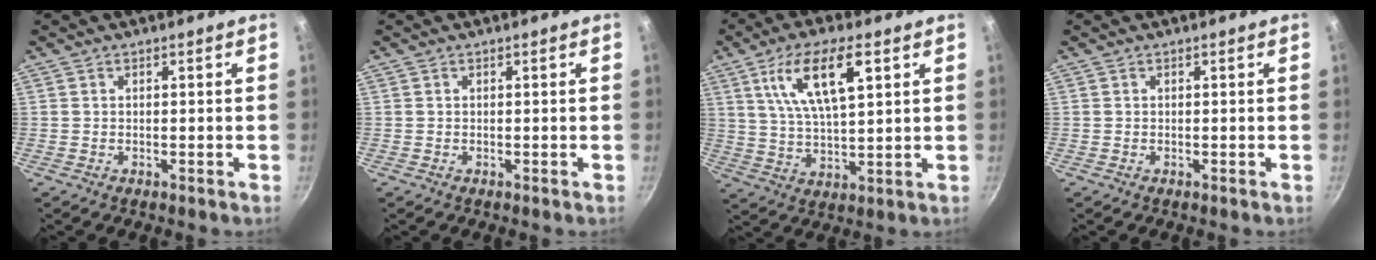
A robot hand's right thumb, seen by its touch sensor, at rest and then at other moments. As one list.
[{"total": 0.0}, {"total": 13.5, "force": [5.4, 4.8, 11.4], "torque": [-0.195, -0.010, 0.103]}, {"total": 0.0}]